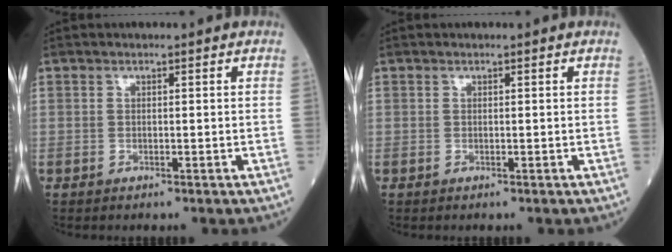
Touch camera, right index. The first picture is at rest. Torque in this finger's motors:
{"motor_torque": [0.00, 0.00, 0.00, 0.00]}